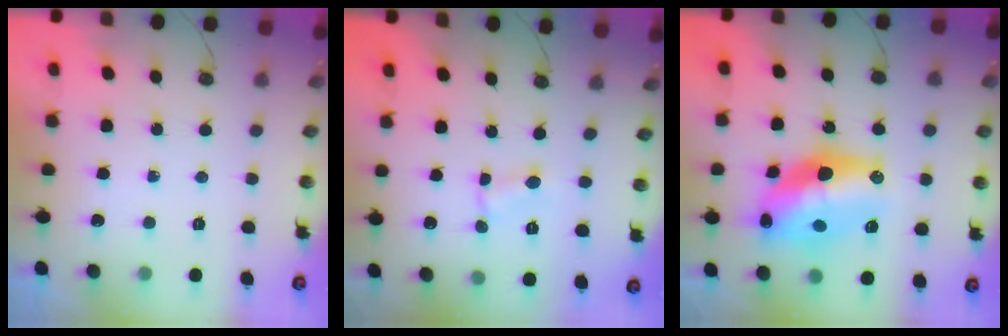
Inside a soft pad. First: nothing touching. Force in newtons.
{"total": 0.5, "press": 0.5, "slide": 0.1}
{"total": 19.0, "press": 18.5, "slide": 4.7}